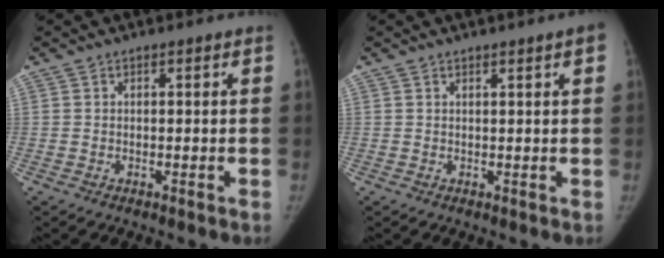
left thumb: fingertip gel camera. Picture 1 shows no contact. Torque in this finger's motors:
{"motor_torque": [0.96, 0.84, 1.22, -0.23, 0.13]}